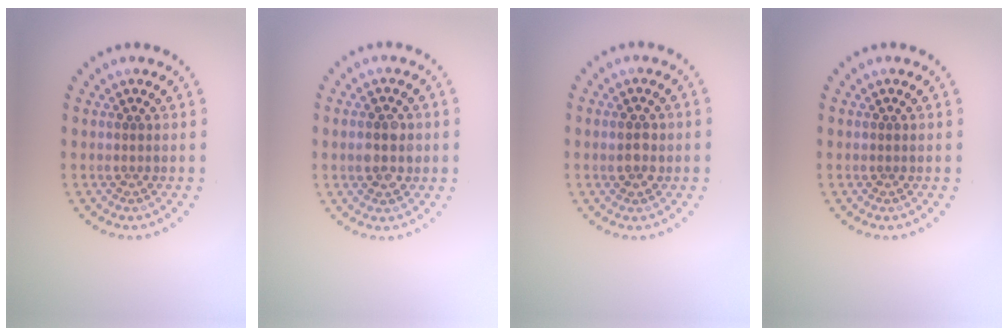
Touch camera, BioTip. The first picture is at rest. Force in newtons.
{"total": 2.9, "press": 2.9, "slide": 0.1}
{"total": 1.7, "press": 1.7, "slide": 0.2}
{"total": 0.0}